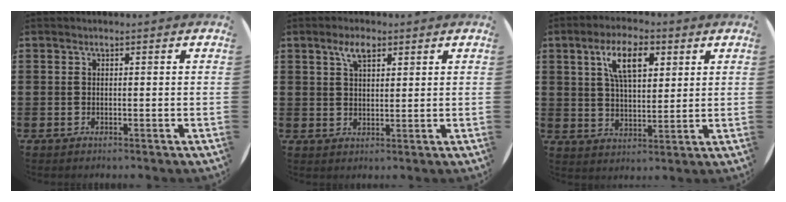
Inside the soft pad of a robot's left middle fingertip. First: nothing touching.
{"total": 3.9, "force": [2.5, 1.6, 2.4], "torque": [-0.047, 0.005, 0.044]}
{"total": 8.7, "force": [4.2, 3.9, 6.5], "torque": [-0.125, 0.009, 0.071]}